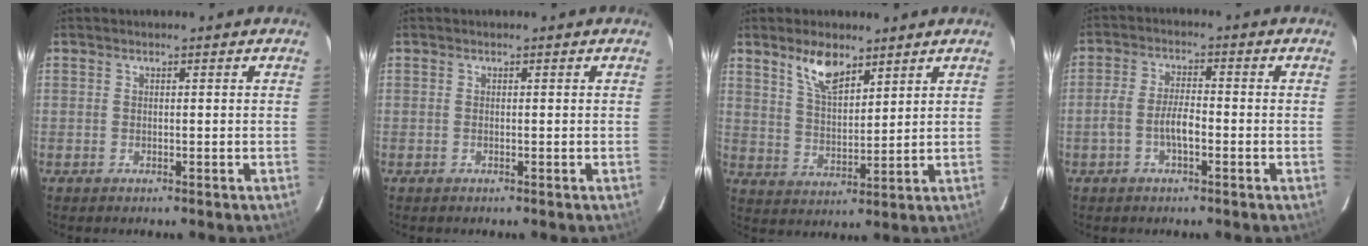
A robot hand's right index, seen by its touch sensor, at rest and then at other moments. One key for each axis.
{"total": 0.0}
{"total": 8.0, "fx": 5.5, "fy": 3.2, "fz": 4.8, "tx": -0.080, "ty": 0.001, "tz": 0.110}
{"total": 4.8, "fx": -1.9, "fy": 1.7, "fz": 4.1, "tx": -0.089, "ty": 0.009, "tz": -0.035}